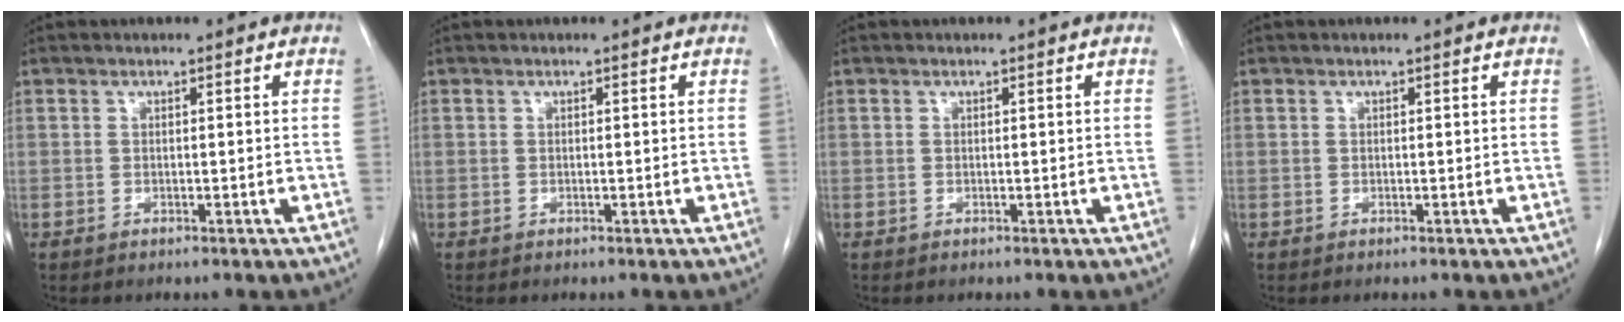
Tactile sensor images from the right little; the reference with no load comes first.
{"total": 0.0}
{"total": 0.0}
{"total": 0.0}